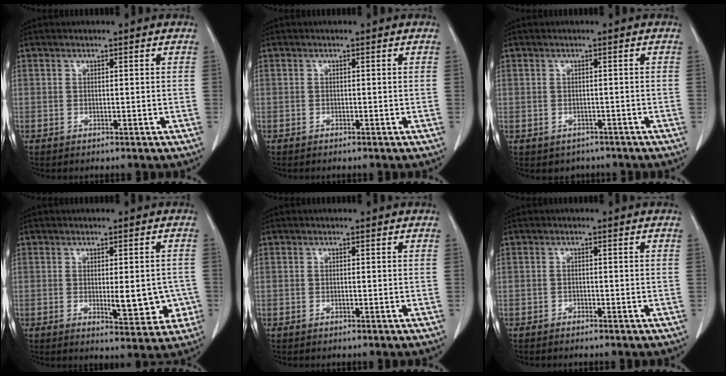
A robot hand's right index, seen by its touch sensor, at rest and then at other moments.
{"total": 0.0}
{"total": 2.6, "force": [-1.5, 2.0, 0.1], "torque": [-0.001, 0.007, -0.019]}
{"total": 7.1, "force": [-1.2, 2.6, 6.5], "torque": [-0.075, -0.008, -0.009]}
{"total": 0.0}
{"total": 0.7, "force": [-0.6, 0.3, 0.1], "torque": [-0.001, 0.002, -0.014]}